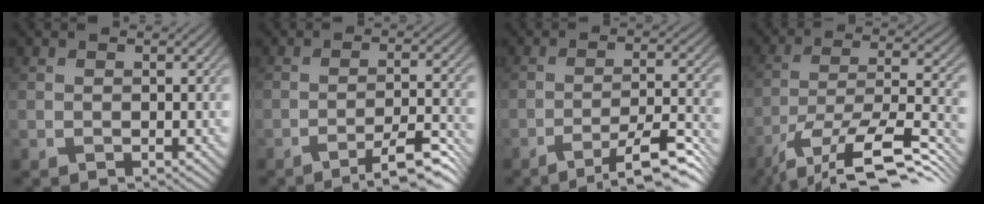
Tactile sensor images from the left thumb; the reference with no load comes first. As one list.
[{"total": 7.4, "force": [-5.1, 1.0, 5.2], "torque": [-0.090, 0.014, -0.080]}, {"total": 9.2, "force": [-6.3, 1.4, 6.5], "torque": [-0.117, 0.011, -0.098]}, {"total": 15.3, "force": [-10.9, 4.4, 9.9], "torque": [-0.198, -0.013, -0.180]}]